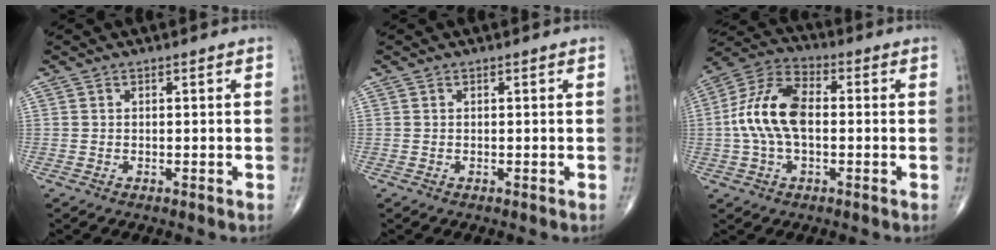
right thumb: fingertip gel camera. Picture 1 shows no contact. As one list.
[{"total": 0.0}, {"total": 13.1, "force": [-0.2, 7.4, 10.8], "torque": [-0.217, 0.032, -0.011]}]